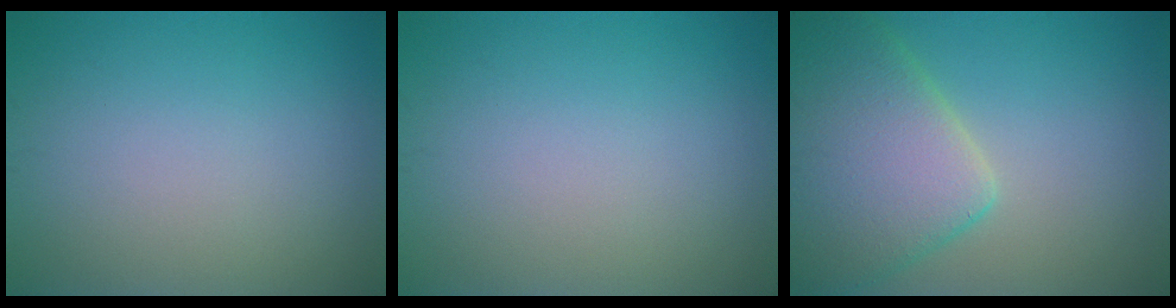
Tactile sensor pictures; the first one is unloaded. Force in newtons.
{"total": 0.0}
{"total": 8.4, "press": 8.4, "slide": 0.6}